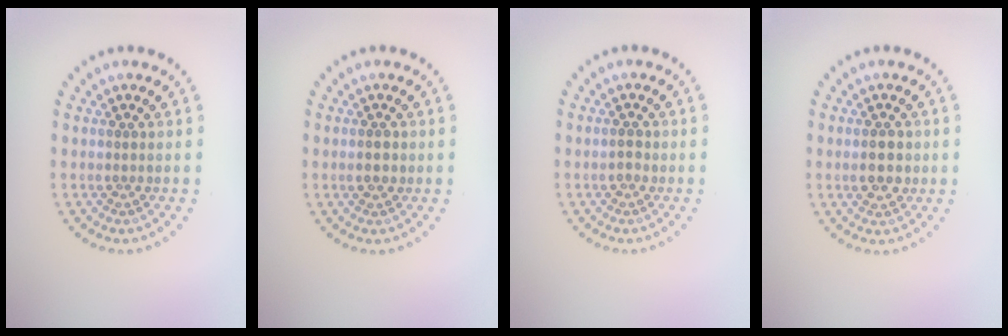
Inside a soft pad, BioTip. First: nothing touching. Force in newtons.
{"total": 1.0, "press": 1.0, "slide": 0.0}
{"total": 0.9, "press": 0.9, "slide": 0.0}
{"total": 2.8, "press": 2.8, "slide": 0.1}